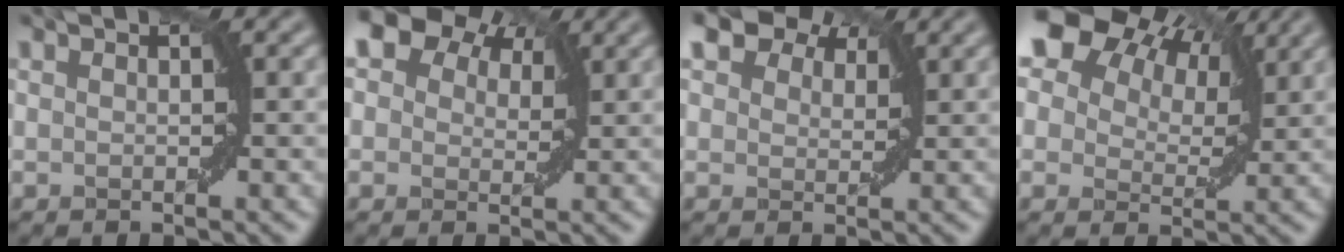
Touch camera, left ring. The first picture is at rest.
{"total": 7.9, "force": [4.6, 5.2, 3.9], "torque": [-0.062, 0.029, 0.045]}
{"total": 7.3, "force": [4.9, 4.1, 3.5], "torque": [-0.066, 0.021, 0.064]}
{"total": 13.3, "force": [7.5, 7.4, 8.2], "torque": [-0.143, 0.033, 0.107]}